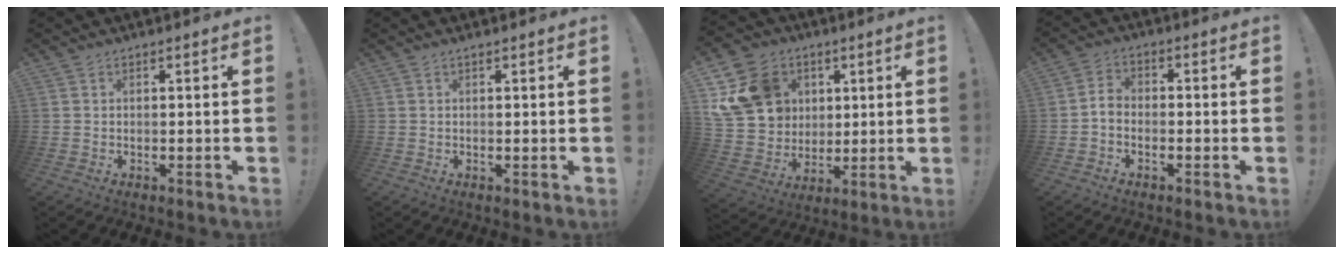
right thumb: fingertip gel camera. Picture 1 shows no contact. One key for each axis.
{"total": 0.6, "fx": 0.4, "fy": -0.1, "fz": 0.4, "tx": -0.002, "ty": -0.002, "tz": 0.006}
{"total": 17.0, "fx": 5.8, "fy": 14.5, "fz": 6.7, "tx": -0.116, "ty": -0.013, "tz": 0.131}
{"total": 3.5, "fx": -2.0, "fy": 2.1, "fz": 2.0, "tx": -0.042, "ty": 0.008, "tz": -0.036}